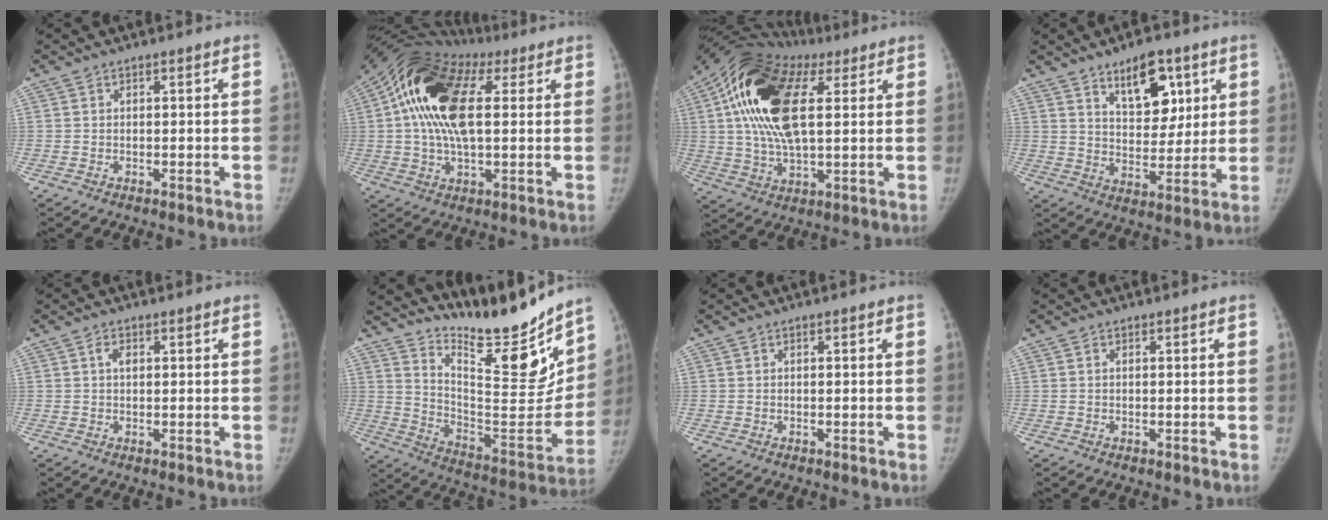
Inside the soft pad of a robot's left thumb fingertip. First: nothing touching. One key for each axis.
{"total": 18.4, "fx": 4.5, "fy": 9.5, "fz": 15.0, "tx": -0.288, "ty": 0.027, "tz": 0.068}
{"total": 21.0, "fx": 6.4, "fy": 10.4, "fz": 17.0, "tx": -0.319, "ty": 0.010, "tz": 0.103}
{"total": 11.1, "fx": 6.1, "fy": 5.8, "fz": 7.3, "tx": -0.073, "ty": -0.039, "tz": 0.102}
{"total": 1.5, "fx": 0.4, "fy": 0.9, "fz": 1.2, "tx": -0.015, "ty": 0.003, "tz": 0.004}
{"total": 22.1, "fx": 18.6, "fy": 4.9, "fz": 10.8, "tx": -0.120, "ty": -0.139, "tz": 0.296}
{"total": 0.0}
{"total": 0.0}